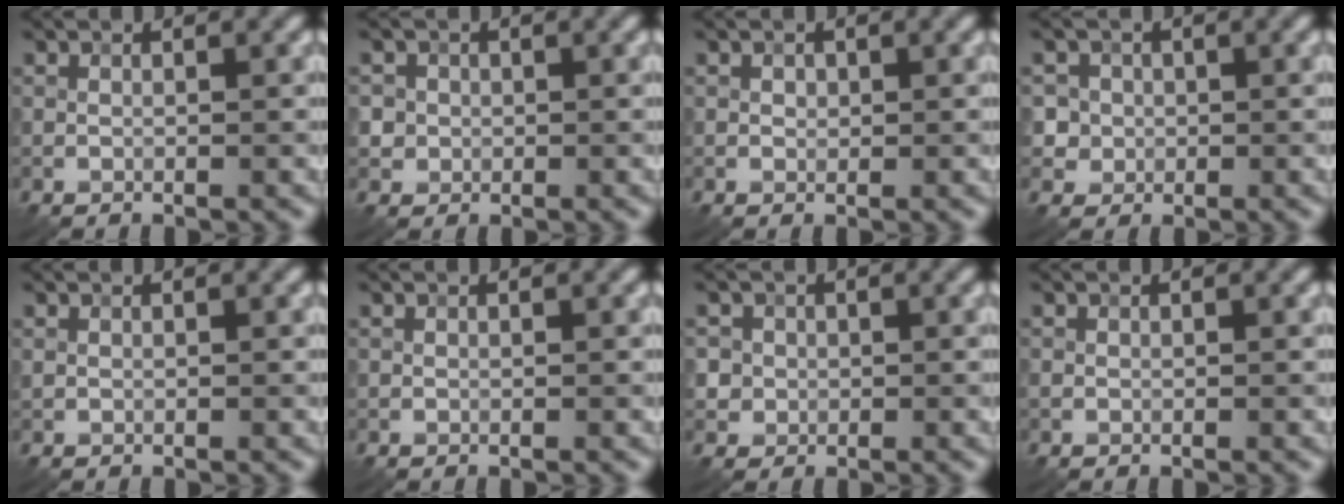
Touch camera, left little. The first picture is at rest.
{"total": 1.8, "force": [0.3, 1.7, 0.4], "torque": [0.002, 0.002, 0.010]}
{"total": 0.6, "force": [0.2, 0.5, 0.2], "torque": [-0.002, -0.002, 0.002]}
{"total": 3.4, "force": [0.7, 3.2, 0.9], "torque": [-0.004, 0.014, 0.007]}
{"total": 0.0}
{"total": 0.0}
{"total": 2.2, "force": [0.4, 2.1, 0.6], "torque": [-0.002, 0.004, 0.008]}
{"total": 0.0}